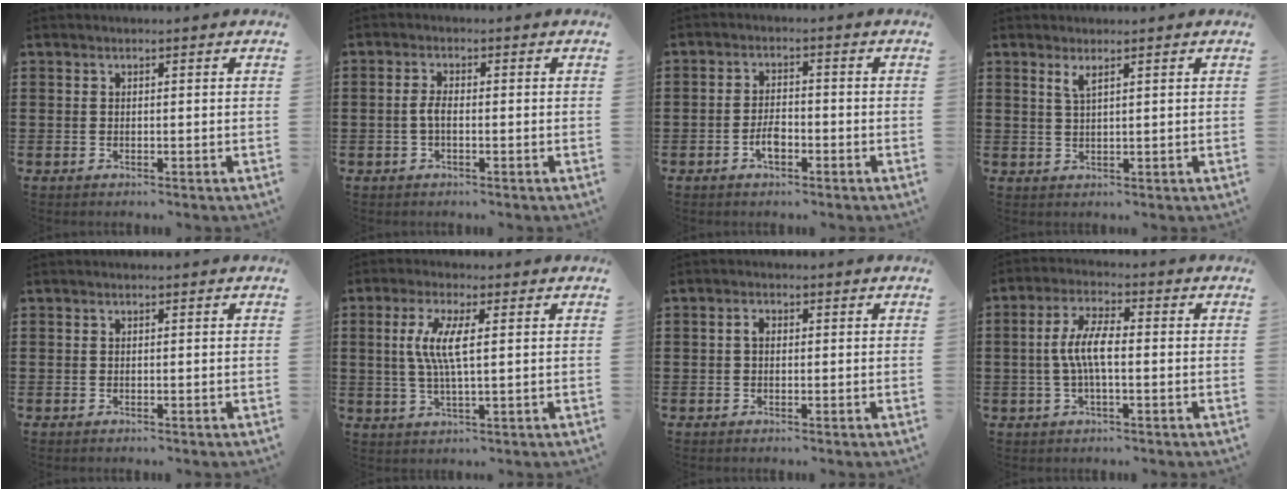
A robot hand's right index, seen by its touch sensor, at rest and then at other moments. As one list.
[{"total": 2.3, "force": [-0.5, 0.8, 2.1], "torque": [-0.054, -0.004, -0.014]}, {"total": 3.4, "force": [-1.6, 1.5, 2.6], "torque": [-0.054, 0.003, -0.031]}, {"total": 2.0, "force": [1.3, 0.3, 1.5], "torque": [-0.033, 0.001, 0.023]}, {"total": 0.0}, {"total": 6.2, "force": [1.0, 1.2, 6.0], "torque": [-0.130, -0.006, 0.011]}, {"total": 1.5, "force": [0.0, 1.0, 1.2], "torque": [-0.024, 0.006, 0.000]}, {"total": 6.3, "force": [-0.5, 1.9, 6.0], "torque": [-0.128, 0.000, -0.016]}]